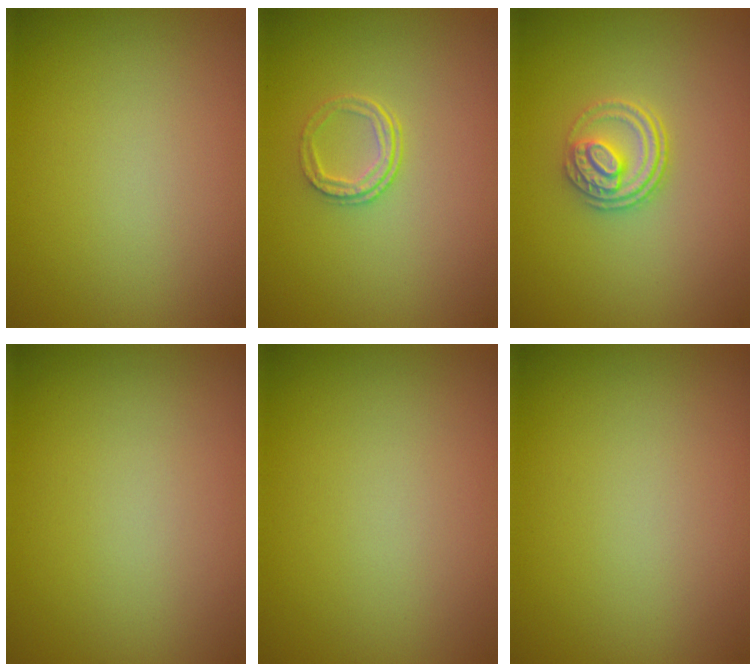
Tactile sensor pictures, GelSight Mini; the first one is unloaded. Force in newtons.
{"total": 1.7, "press": 1.1, "slide": 1.4}
{"total": 2.9, "press": 2.4, "slide": 1.6}
{"total": 0.0}
{"total": 0.0}
{"total": 0.0}